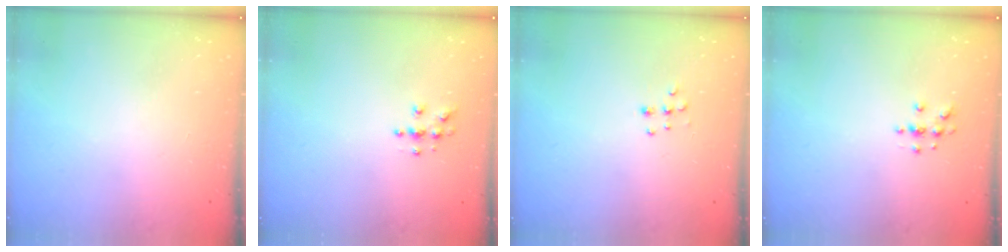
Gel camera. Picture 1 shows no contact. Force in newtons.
{"total": 4.0, "press": 3.9, "slide": 0.4}
{"total": 7.0, "press": 6.9, "slide": 0.6}
{"total": 3.8, "press": 3.8, "slide": 0.4}